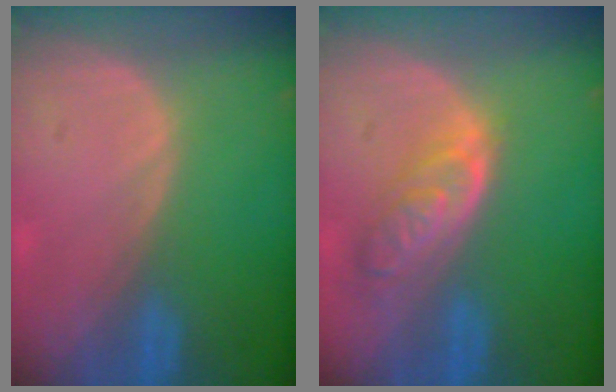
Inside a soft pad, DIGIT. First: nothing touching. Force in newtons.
{"total": 6.4, "press": 5.7, "slide": 2.9}